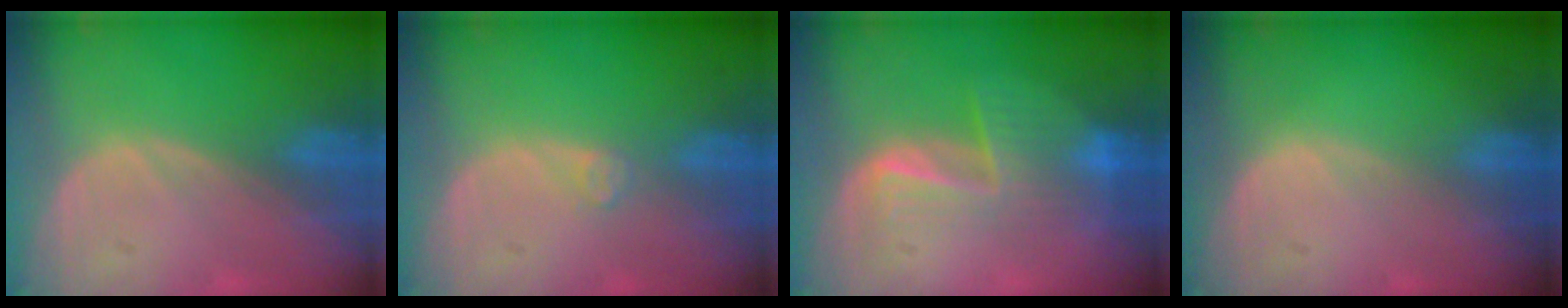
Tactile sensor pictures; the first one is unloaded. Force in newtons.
{"total": 1.2, "press": 1.2, "slide": 0.3}
{"total": 6.7, "press": 6.3, "slide": 2.3}
{"total": 0.0}